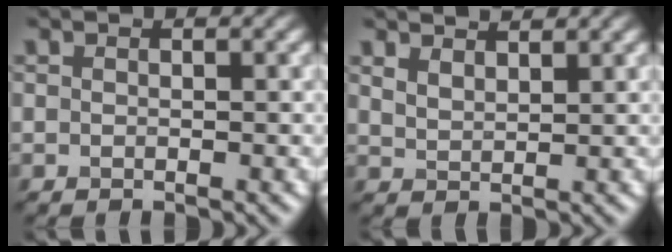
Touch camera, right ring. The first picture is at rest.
{"total": 2.9, "force": [2.5, 0.8, 1.0], "torque": [-0.017, 0.003, 0.039]}